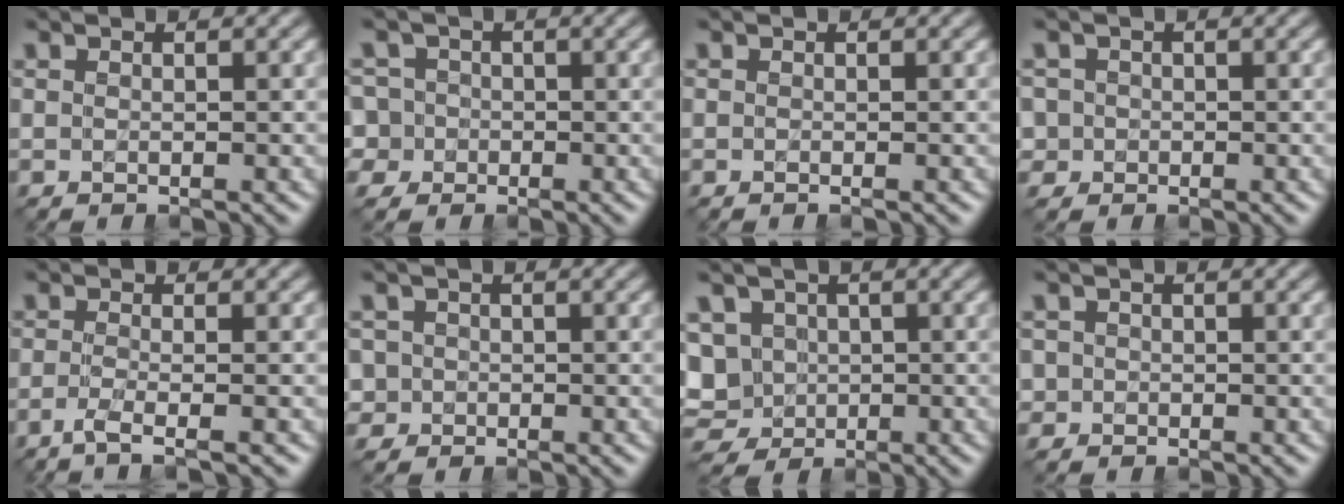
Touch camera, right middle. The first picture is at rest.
{"total": 5.6, "force": [-0.5, 5.3, 1.8], "torque": [-0.031, 0.028, -0.048]}
{"total": 0.0}
{"total": 2.5, "force": [0.1, 2.4, 0.6], "torque": [0.002, 0.014, -0.013]}
{"total": 2.7, "force": [-1.4, 0.7, 2.3], "torque": [-0.034, -0.009, -0.042]}
{"total": 2.8, "force": [0.1, 2.7, 0.7], "torque": [-0.002, 0.016, -0.016]}
{"total": 6.5, "force": [-0.5, 5.7, 3.0], "torque": [-0.068, 0.005, -0.028]}
{"total": 1.8, "force": [0.0, 1.8, 0.3], "torque": [0.010, 0.004, -0.010]}